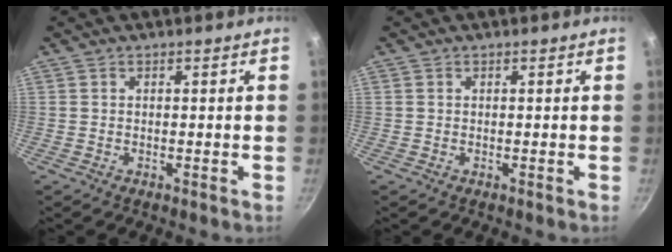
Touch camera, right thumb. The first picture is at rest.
{"total": 0.0}